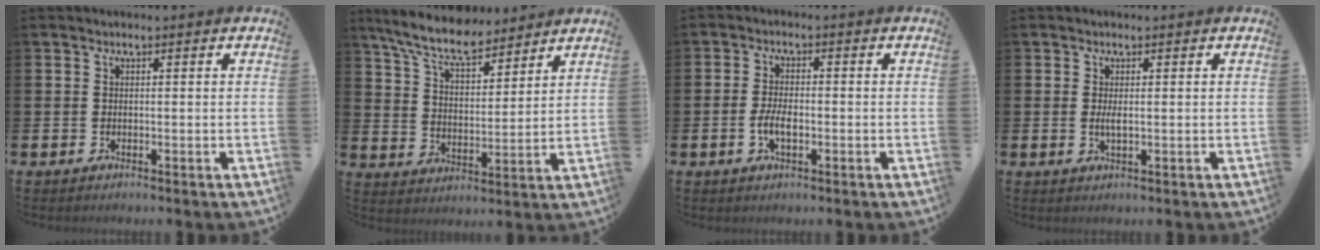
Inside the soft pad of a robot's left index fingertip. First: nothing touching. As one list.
[{"total": 8.6, "force": [7.7, 2.1, 3.2], "torque": [-0.089, -0.033, 0.140]}, {"total": 3.4, "force": [-0.8, 1.6, 2.9], "torque": [-0.059, 0.001, -0.017]}, {"total": 1.6, "force": [0.1, 0.4, 1.5], "torque": [-0.028, 0.001, 0.000]}]